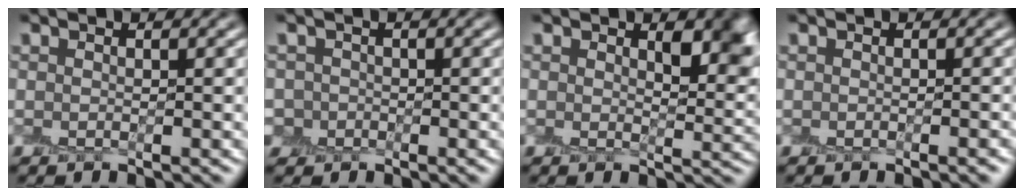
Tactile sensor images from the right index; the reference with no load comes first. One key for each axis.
{"total": 1.5, "fx": -0.4, "fy": 1.5, "fz": 0.1, "tx": 0.010, "ty": -0.001, "tz": -0.012}
{"total": 3.7, "fx": 1.4, "fy": 1.8, "fz": 2.9, "tx": -0.038, "ty": -0.005, "tz": 0.022}
{"total": 1.0, "fx": -0.6, "fy": 0.2, "fz": 0.8, "tx": -0.009, "ty": -0.002, "tz": -0.008}